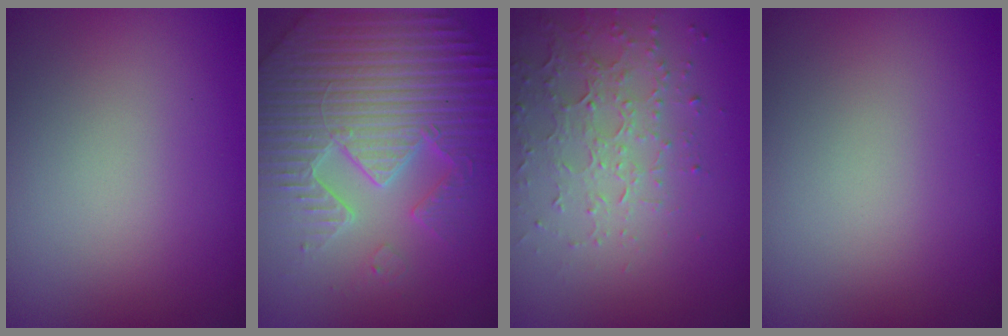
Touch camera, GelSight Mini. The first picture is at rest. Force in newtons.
{"total": 7.7, "press": 7.4, "slide": 1.9}
{"total": 3.6, "press": 3.3, "slide": 1.4}
{"total": 0.0}